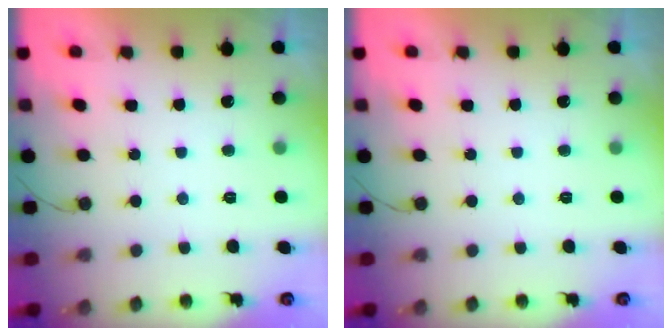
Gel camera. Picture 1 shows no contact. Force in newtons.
{"total": 0.0}